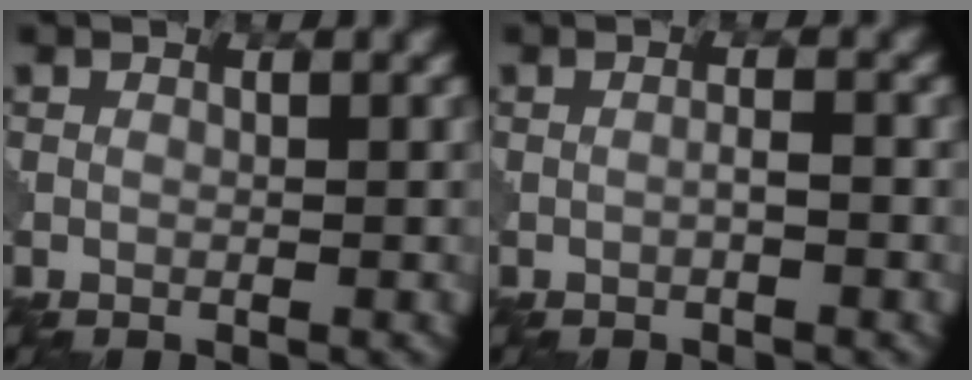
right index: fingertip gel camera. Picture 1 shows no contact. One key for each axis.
{"total": 0.8, "fx": -0.4, "fy": -0.1, "fz": 0.6, "tx": -0.007, "ty": 0.010, "tz": -0.005}